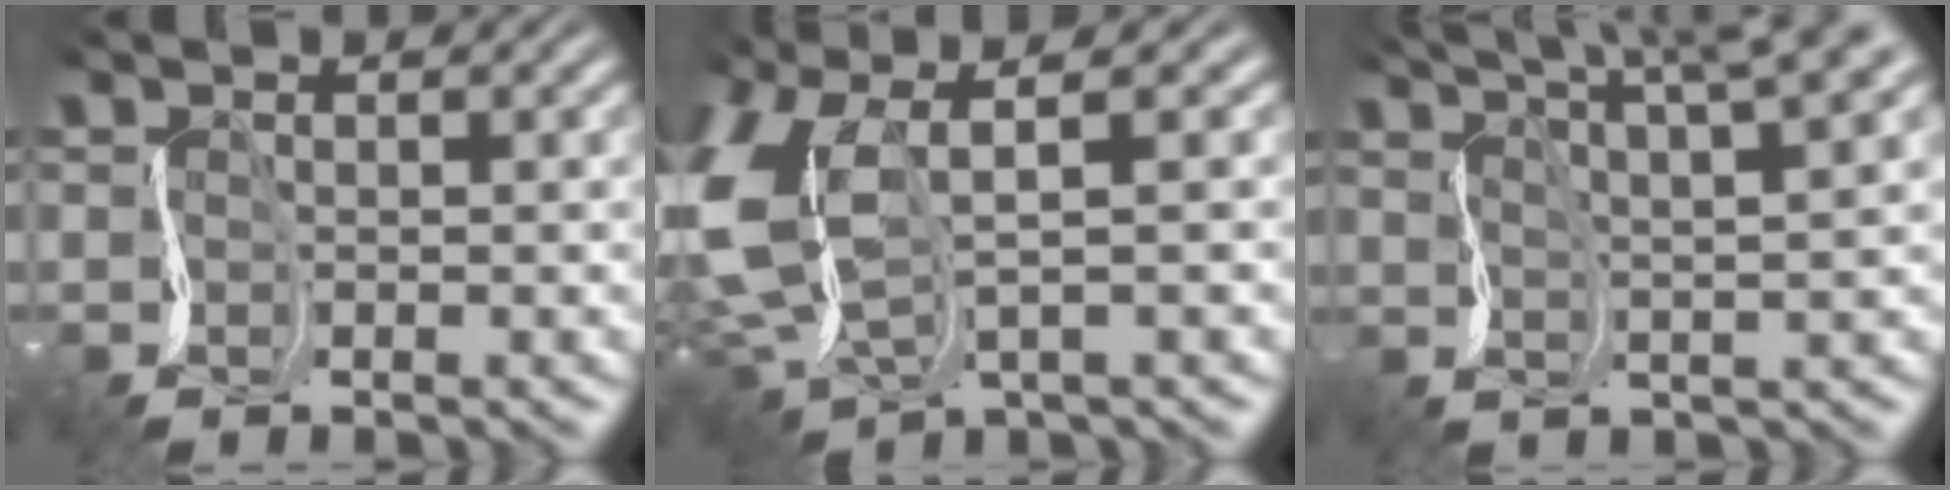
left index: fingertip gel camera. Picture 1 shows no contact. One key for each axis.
{"total": 5.7, "fx": 2.1, "fy": 2.4, "fz": 4.7, "tx": -0.144, "ty": 0.005, "tz": 0.037}
{"total": 7.7, "fx": 5.8, "fy": 1.0, "fz": 5.1, "tx": -0.063, "ty": 0.042, "tz": 0.059}